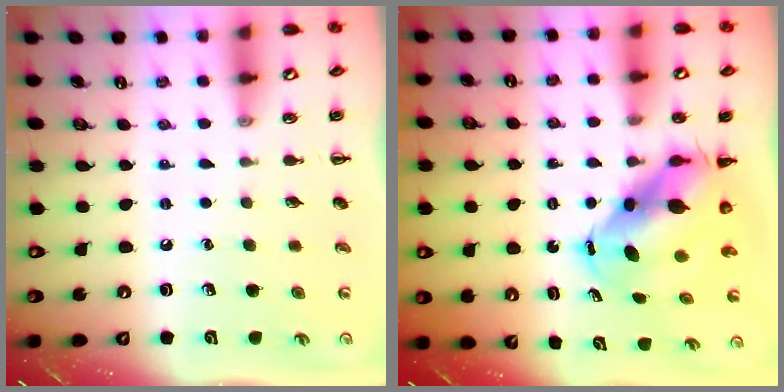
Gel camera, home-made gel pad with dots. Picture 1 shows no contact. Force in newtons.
{"total": 9.0, "press": 8.8, "slide": 2.0}